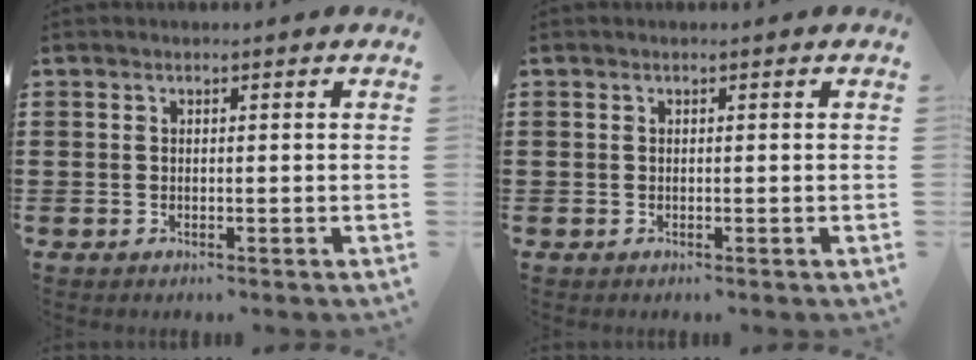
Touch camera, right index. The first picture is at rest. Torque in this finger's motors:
{"motor_torque": [0.14, 1.70, 0.00, -0.01]}